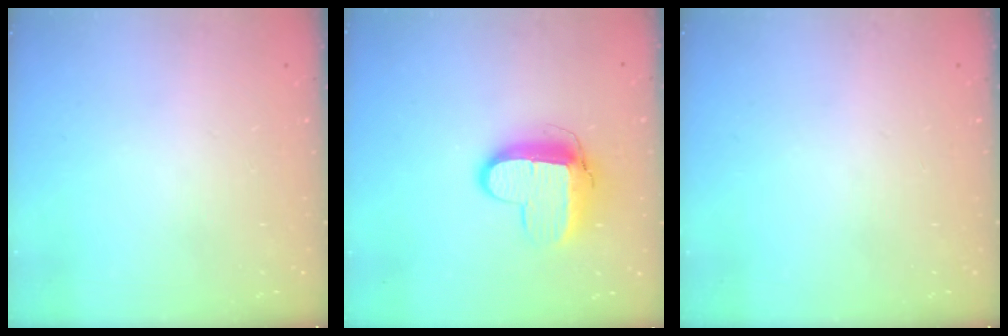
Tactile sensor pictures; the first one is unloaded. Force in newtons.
{"total": 11.4, "press": 11.3, "slide": 0.9}
{"total": 0.0}